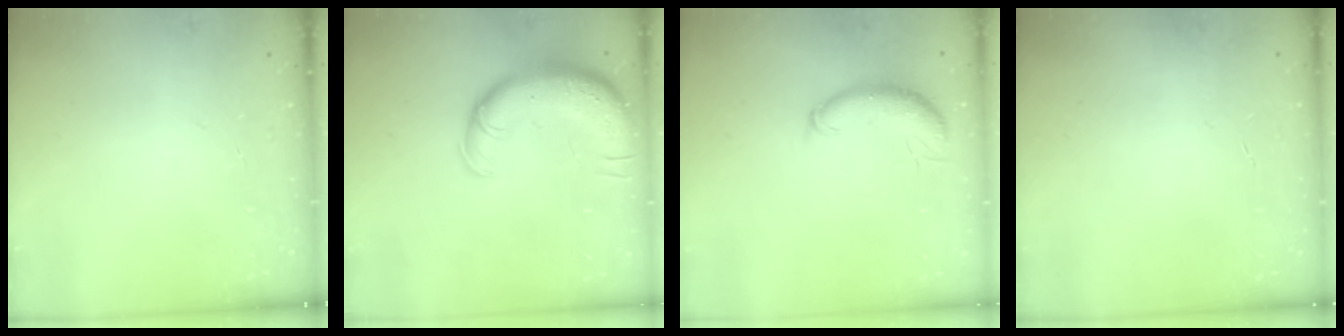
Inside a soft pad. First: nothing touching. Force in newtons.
{"total": 14.4, "press": 14.0, "slide": 3.4}
{"total": 8.7, "press": 8.6, "slide": 1.2}
{"total": 0.0}